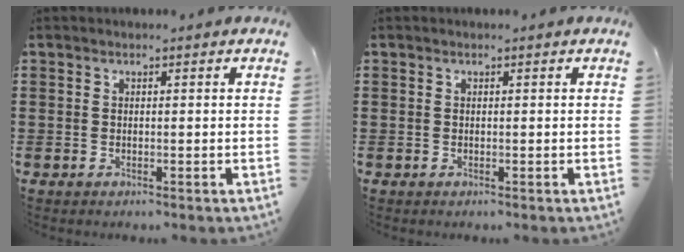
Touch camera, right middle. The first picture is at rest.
{"total": 0.0}